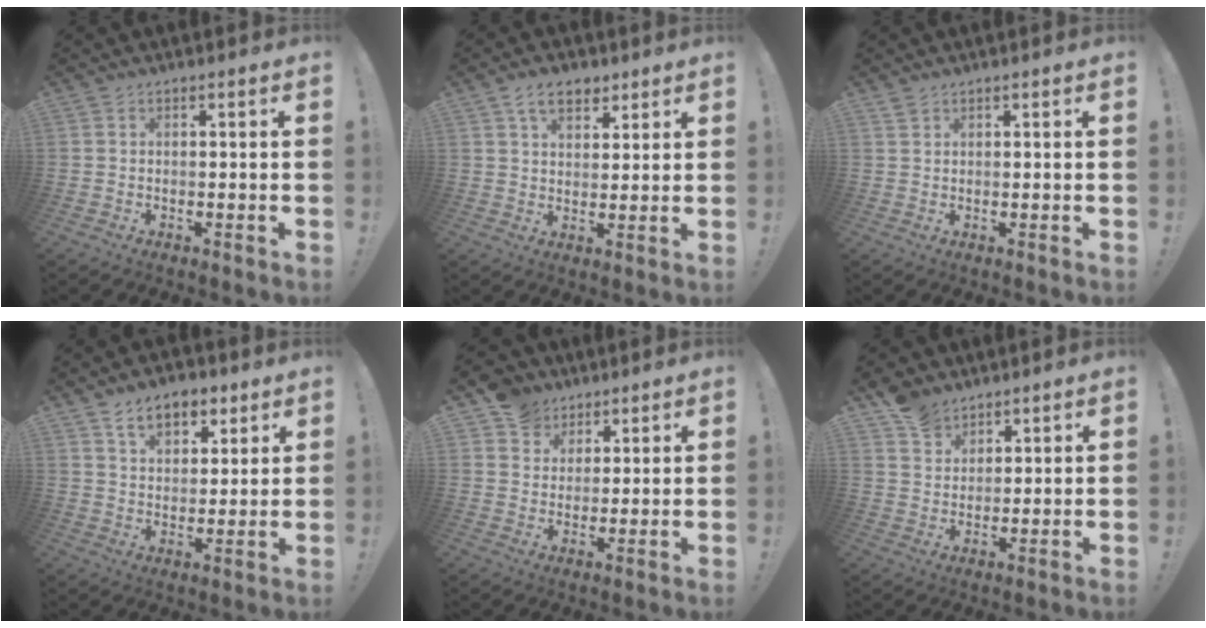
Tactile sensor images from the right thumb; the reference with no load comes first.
{"total": 8.2, "force": [4.9, 5.0, 4.4], "torque": [-0.058, -0.013, 0.090]}
{"total": 1.2, "force": [1.0, 0.5, 0.3], "torque": [0.003, -0.004, 0.018]}
{"total": 10.3, "force": [6.2, 6.4, 5.3], "torque": [-0.068, -0.028, 0.114]}
{"total": 9.0, "force": [5.5, 7.0, 1.6], "torque": [-0.025, -0.036, 0.110]}
{"total": 7.5, "force": [5.8, 4.6, 1.5], "torque": [-0.024, -0.036, 0.114]}